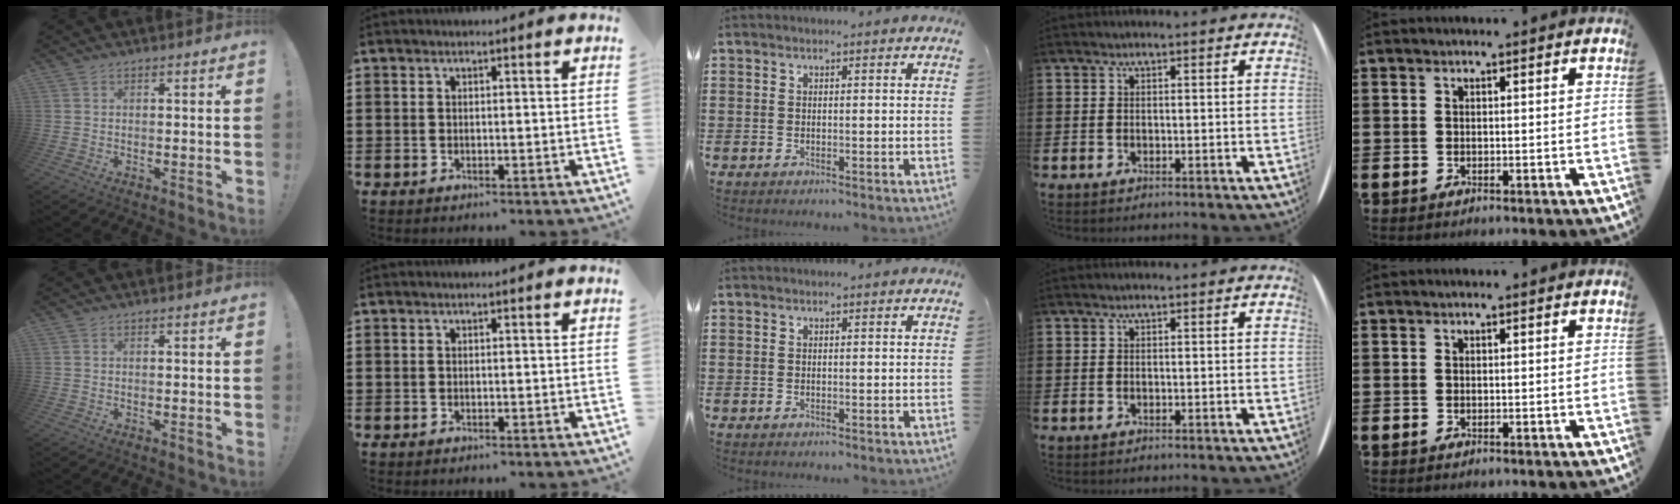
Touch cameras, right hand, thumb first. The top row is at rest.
{}